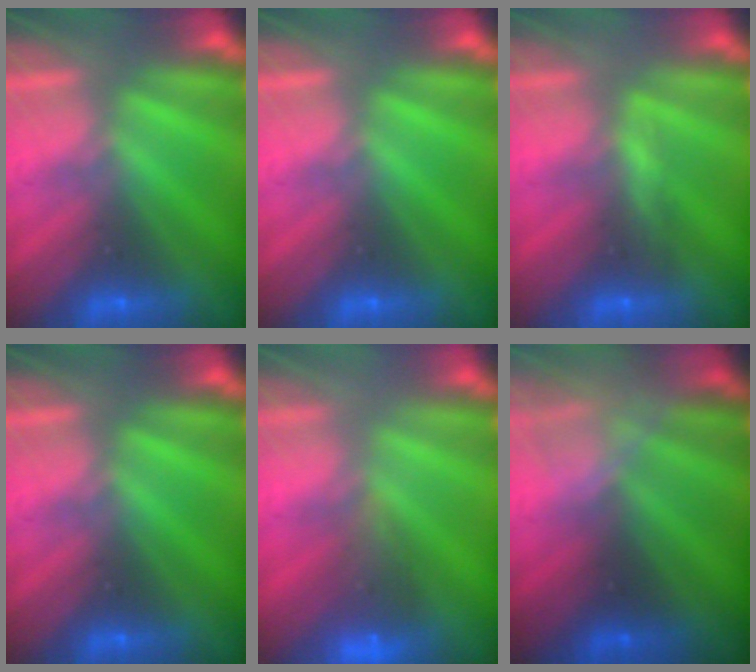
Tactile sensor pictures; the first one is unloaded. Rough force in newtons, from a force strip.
{"total": 0.0}
{"total": 3.5}
{"total": 0.0}
{"total": 9.6}
{"total": 2.4}